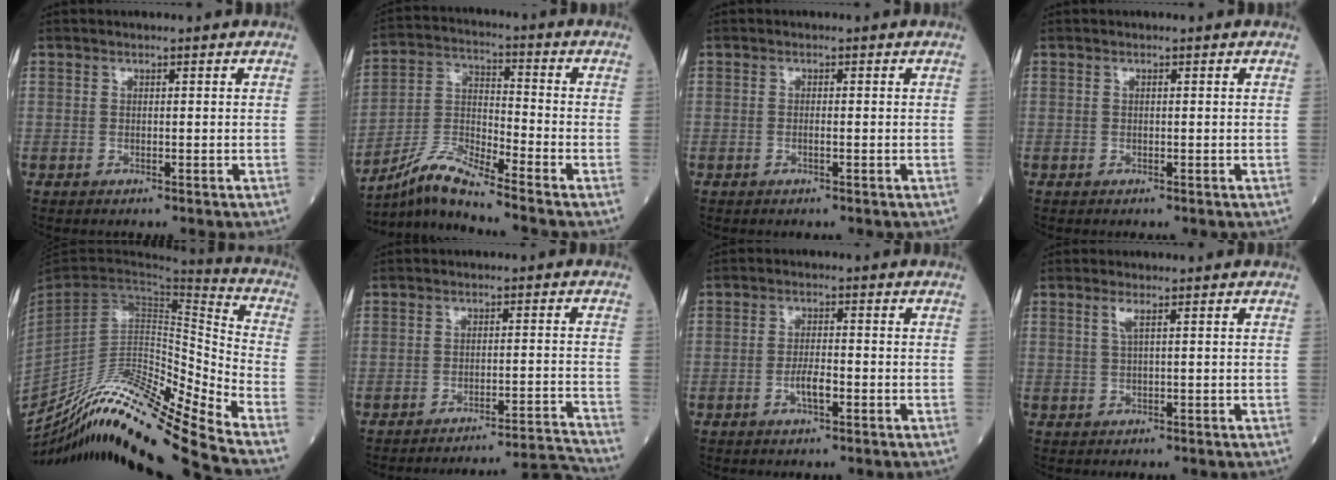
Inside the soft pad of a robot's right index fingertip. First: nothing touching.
{"total": 7.9, "force": [-7.1, -1.2, 3.2], "torque": [-0.078, -0.010, -0.136]}
{"total": 0.8, "force": [-0.3, 0.0, 0.7], "torque": [-0.015, 0.001, -0.006]}
{"total": 0.0}
{"total": 23.7, "force": [-20.2, -1.7, 12.2], "torque": [-0.216, -0.026, -0.352]}
{"total": 11.6, "force": [-11.0, -3.7, 0.3], "torque": [0.018, -0.004, -0.152]}
{"total": 3.3, "force": [-1.3, 0.8, 2.9], "torque": [-0.056, 0.002, -0.023]}
{"total": 1.5, "force": [0.6, -0.1, 1.3], "torque": [-0.034, 0.002, 0.013]}